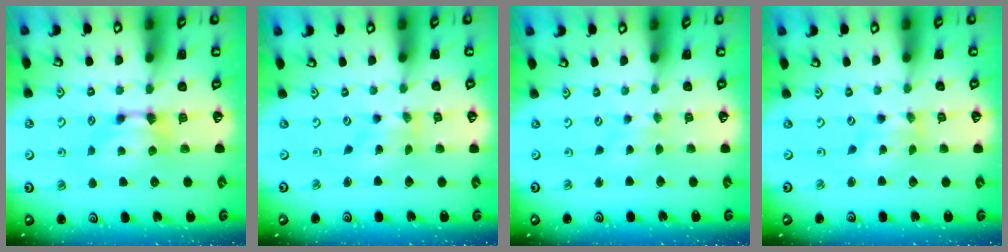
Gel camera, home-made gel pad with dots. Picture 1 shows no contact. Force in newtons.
{"total": 2.7, "press": 2.4, "slide": 1.1}
{"total": 2.8, "press": 2.8, "slide": 0.2}
{"total": 1.5, "press": 1.1, "slide": 1.0}